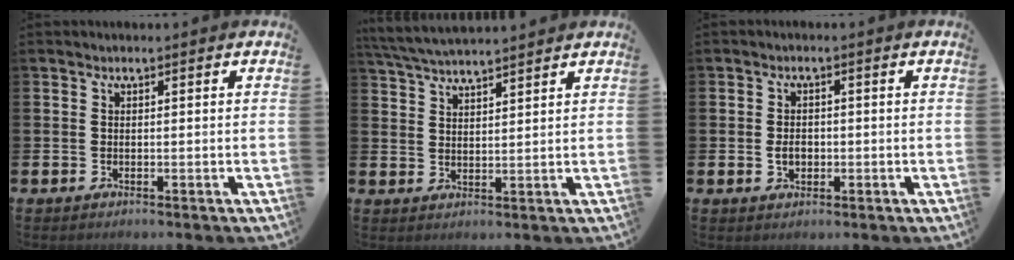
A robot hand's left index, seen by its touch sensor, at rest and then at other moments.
{"total": 4.7, "force": [4.6, 0.0, 1.0], "torque": [-0.037, -0.020, 0.083]}
{"total": 2.2, "force": [-0.3, 1.6, 1.5], "torque": [-0.017, 0.002, -0.011]}